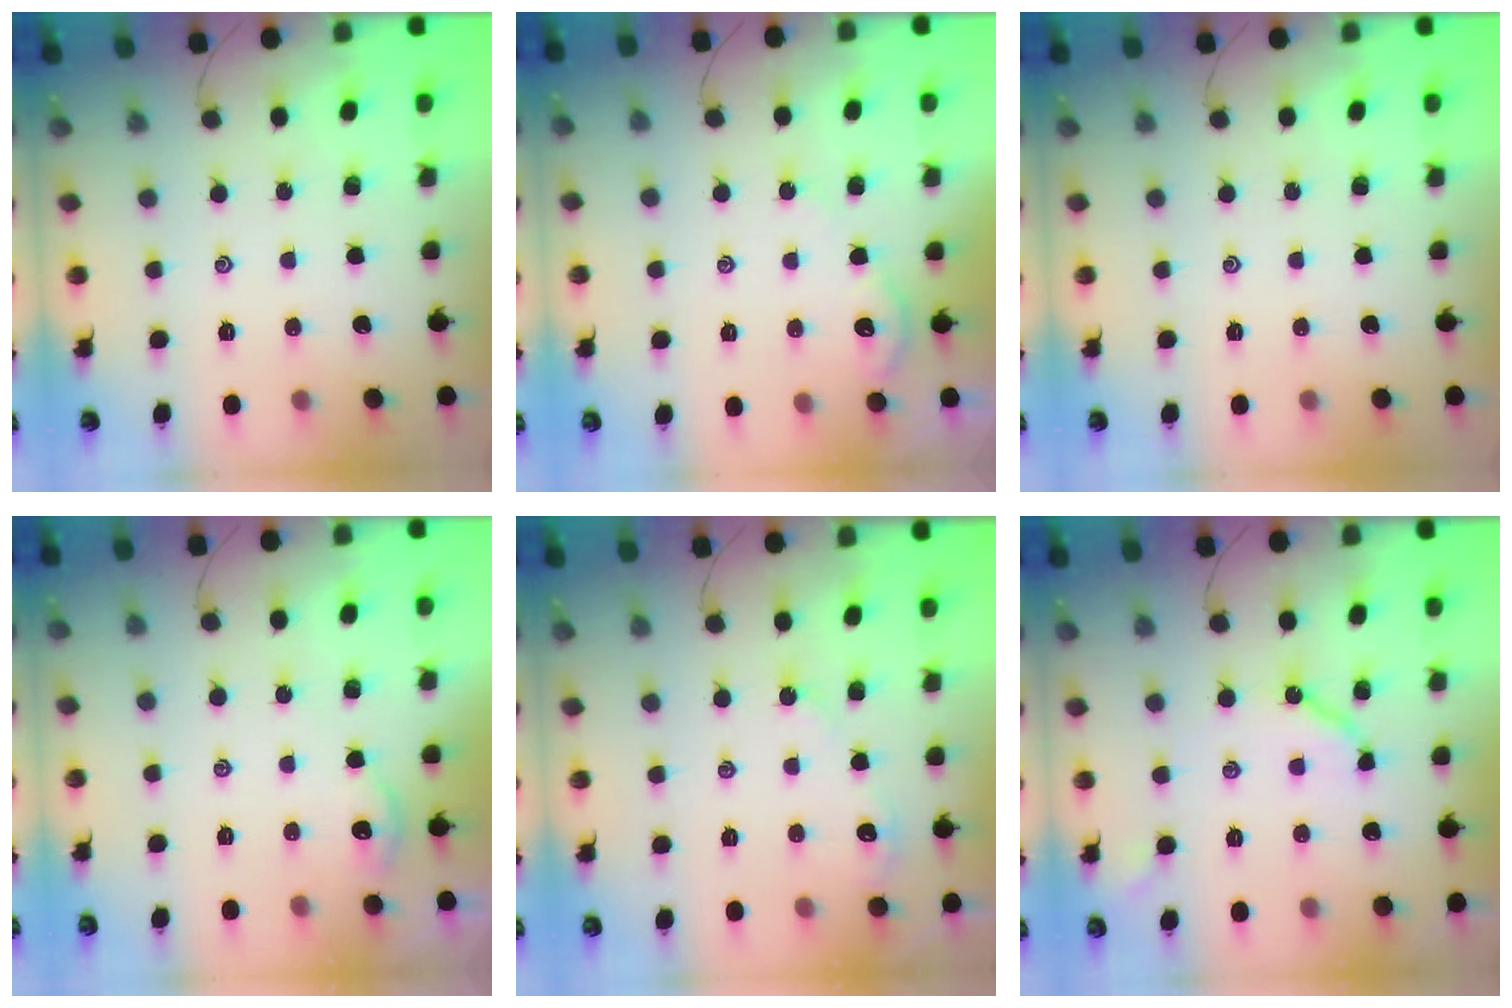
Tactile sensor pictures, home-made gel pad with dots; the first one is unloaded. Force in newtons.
{"total": 2.4, "press": 2.4, "slide": 0.3}
{"total": 0.0}
{"total": 1.6, "press": 1.5, "slide": 0.3}
{"total": 2.8, "press": 2.8, "slide": 0.4}
{"total": 7.2, "press": 7.1, "slide": 0.9}